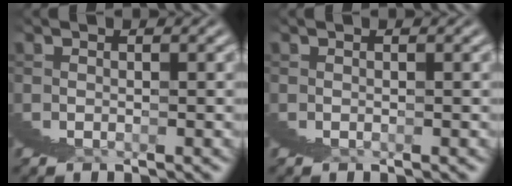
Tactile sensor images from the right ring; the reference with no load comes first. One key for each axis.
{"total": 0.0}